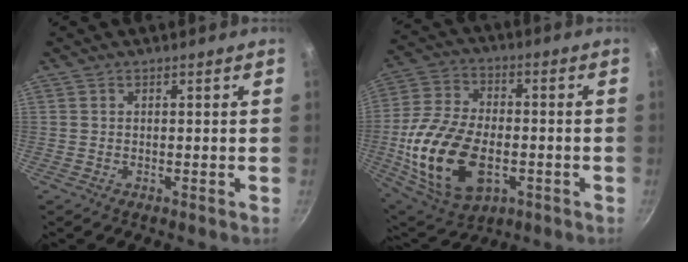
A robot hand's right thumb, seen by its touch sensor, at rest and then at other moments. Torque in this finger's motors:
{"motor_torque": [-0.27, 1.57, 0.74, 0.12, 0.57]}